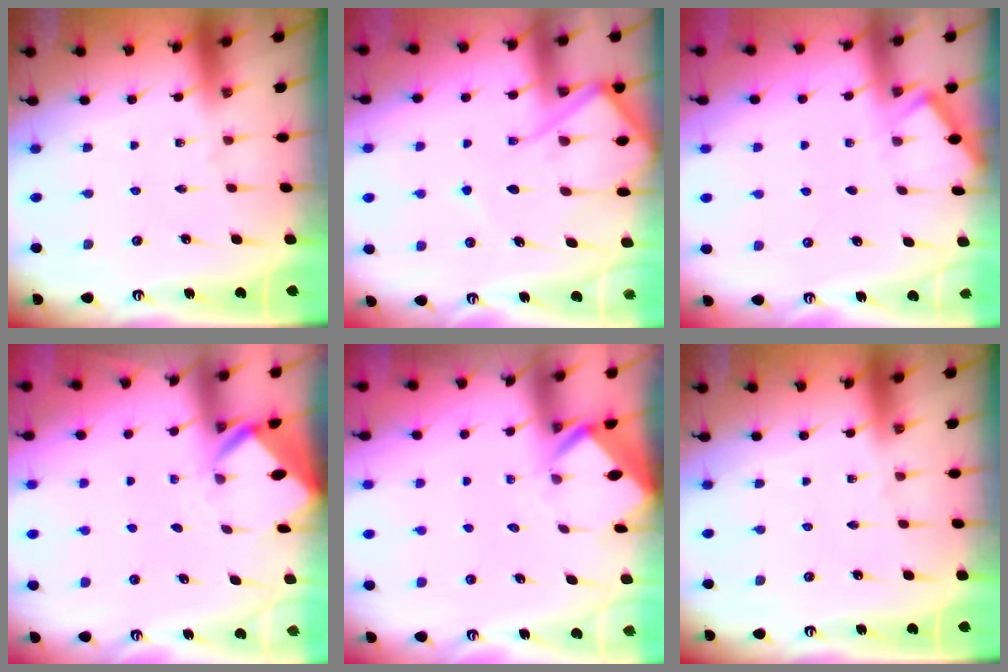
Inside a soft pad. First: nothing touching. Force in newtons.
{"total": 12.1, "press": 12.1, "slide": 1.0}
{"total": 2.7, "press": 2.7, "slide": 0.2}
{"total": 2.8, "press": 2.8, "slide": 0.1}
{"total": 2.4, "press": 2.4, "slide": 0.1}
{"total": 0.0}